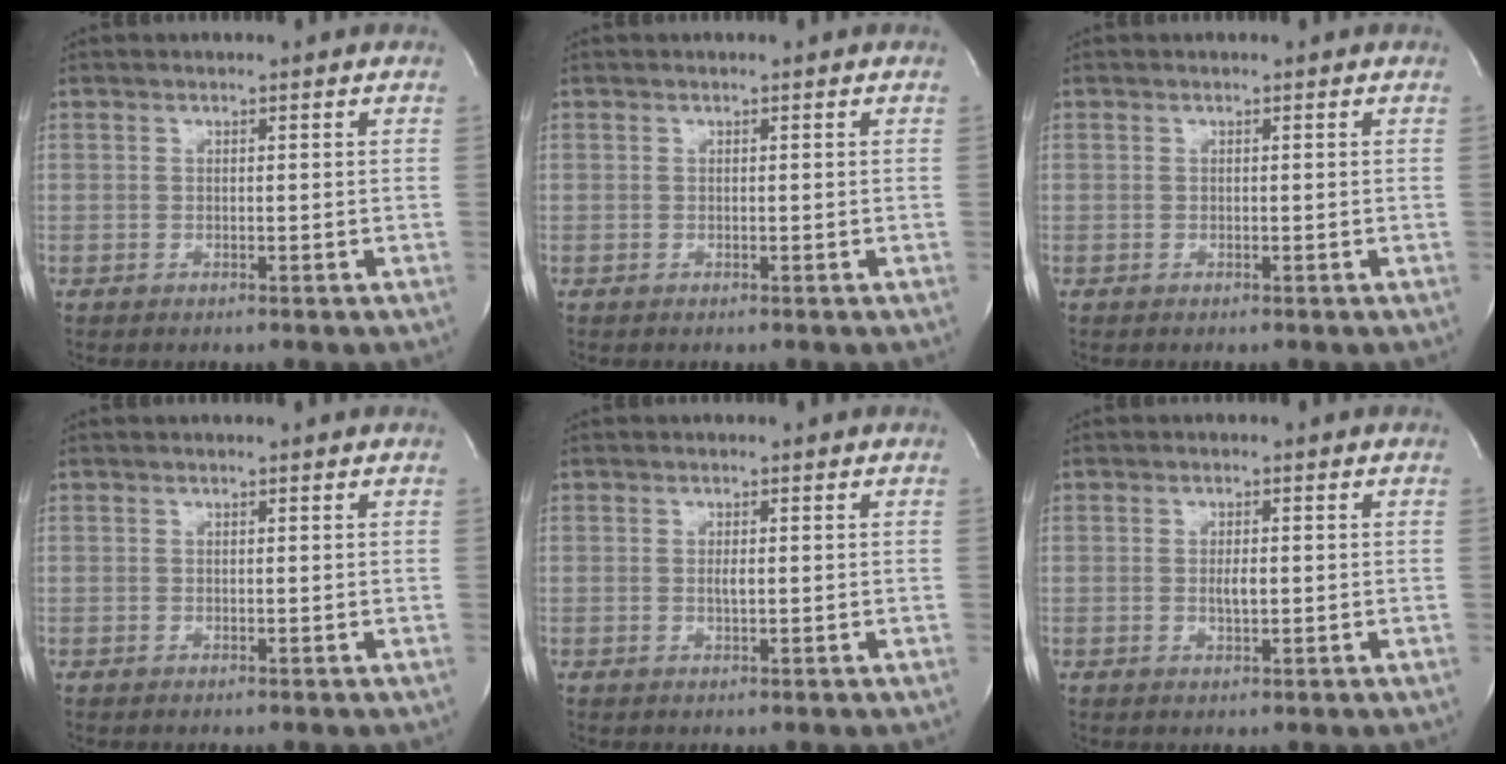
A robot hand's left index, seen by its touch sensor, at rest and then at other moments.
{"total": 0.0}
{"total": 0.0}
{"total": 0.6, "force": [0.5, 0.0, 0.2], "torque": [-0.003, 0.002, 0.008]}
{"total": 1.1, "force": [0.1, 0.2, 1.0], "torque": [-0.022, -0.002, 0.002]}
{"total": 1.9, "force": [-0.1, 0.5, 1.8], "torque": [-0.037, 0.000, 0.000]}